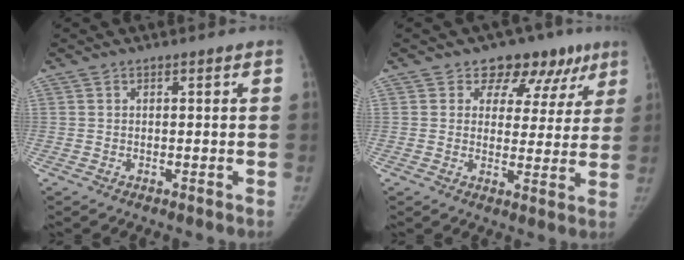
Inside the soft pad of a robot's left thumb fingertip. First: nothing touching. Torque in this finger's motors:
{"motor_torque": [-0.12, 0.04, 0.51, -0.19, -0.02]}